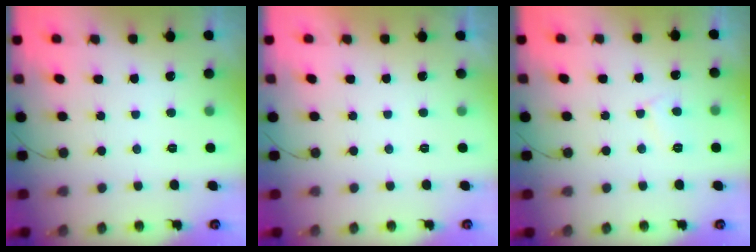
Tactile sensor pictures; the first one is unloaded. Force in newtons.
{"total": 2.3, "press": 2.2, "slide": 0.4}
{"total": 4.7, "press": 4.6, "slide": 0.5}